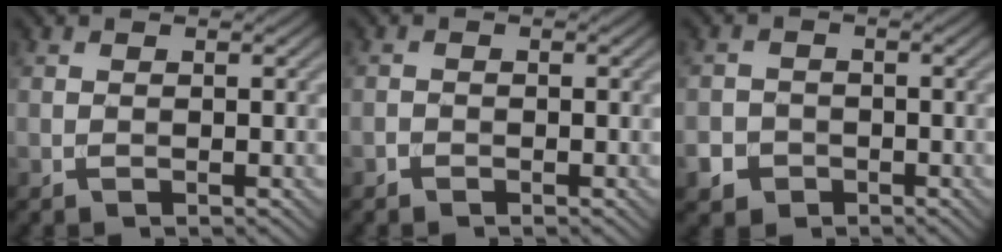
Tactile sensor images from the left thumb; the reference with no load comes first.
{"total": 0.6, "force": [-0.5, 0.3, 0.1], "torque": [0.000, -0.001, -0.012]}
{"total": 3.5, "force": [-1.9, 2.9, 0.8], "torque": [-0.010, -0.005, -0.040]}